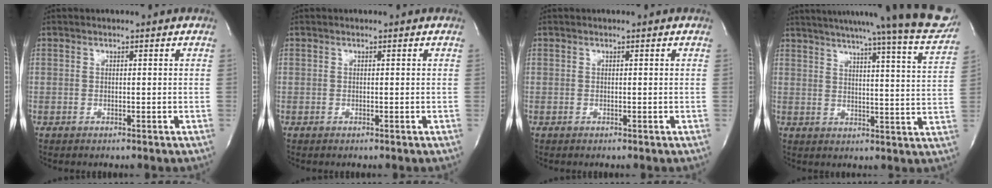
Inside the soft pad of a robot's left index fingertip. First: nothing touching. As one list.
[{"total": 0.0}, {"total": 0.0}, {"total": 26.5, "force": [23.4, 0.2, 12.4], "torque": [-0.187, -0.068, 0.281]}]